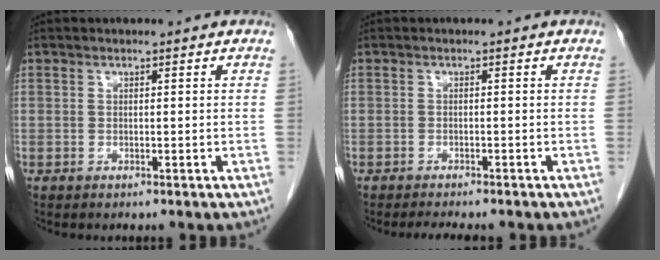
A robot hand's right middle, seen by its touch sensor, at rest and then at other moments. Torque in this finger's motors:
{"motor_torque": [0.03, -0.03, 0.01, 0.01]}